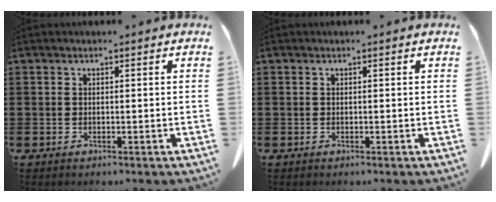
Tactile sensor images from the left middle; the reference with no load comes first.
{"total": 0.0}